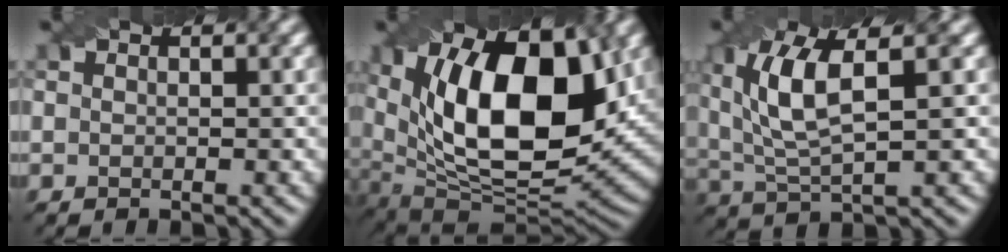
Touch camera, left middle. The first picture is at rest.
{"total": 16.4, "force": [3.9, 8.2, 13.6], "torque": [-0.204, 0.002, 0.071]}
{"total": 6.8, "force": [1.7, 2.3, 6.1], "torque": [-0.134, 0.010, 0.044]}